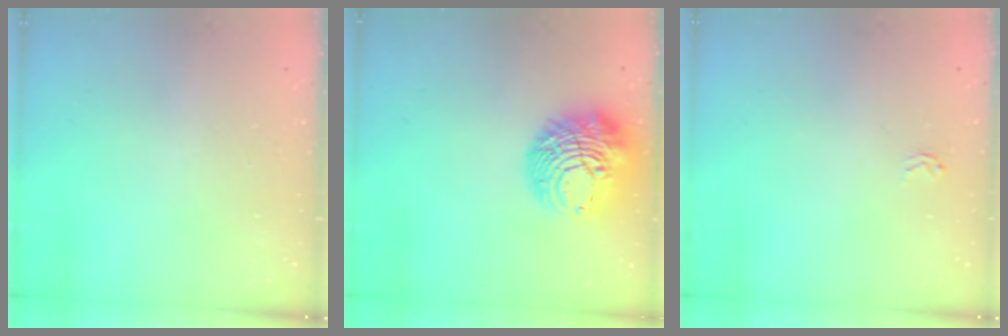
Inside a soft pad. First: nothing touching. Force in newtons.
{"total": 14.2, "press": 14.1, "slide": 1.5}
{"total": 2.3, "press": 2.2, "slide": 0.2}